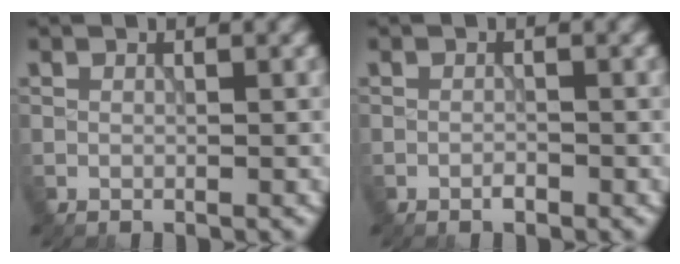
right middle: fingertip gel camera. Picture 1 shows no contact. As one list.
[{"total": 0.7, "force": [-0.5, 0.2, 0.5], "torque": [-0.008, 0.002, -0.010]}]